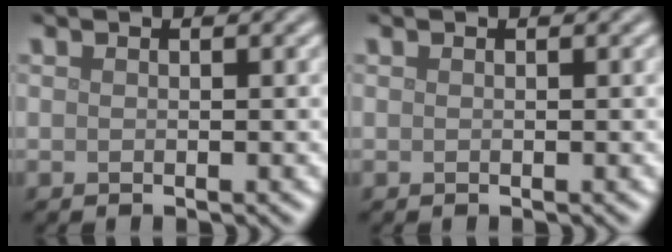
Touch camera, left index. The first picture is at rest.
{"total": 0.0}